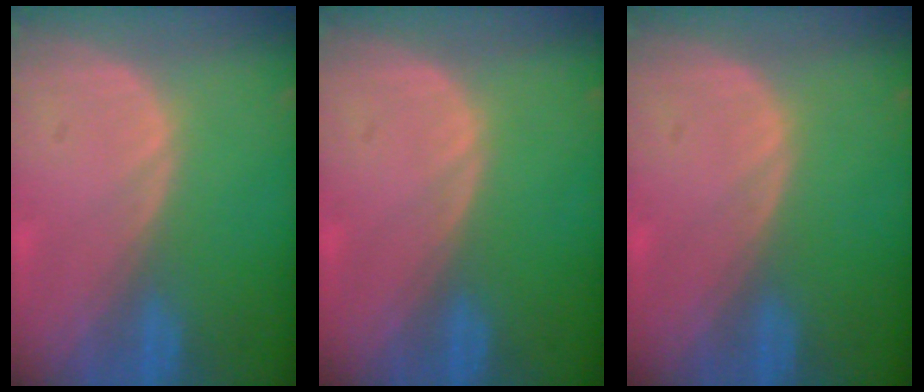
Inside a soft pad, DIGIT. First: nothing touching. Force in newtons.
{"total": 0.0}
{"total": 0.0}